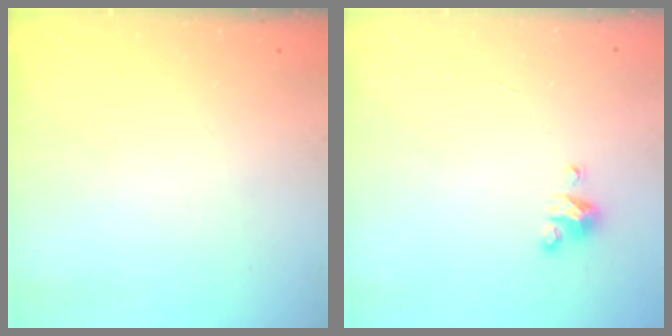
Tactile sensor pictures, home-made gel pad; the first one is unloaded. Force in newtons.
{"total": 3.0, "press": 3.0, "slide": 0.3}